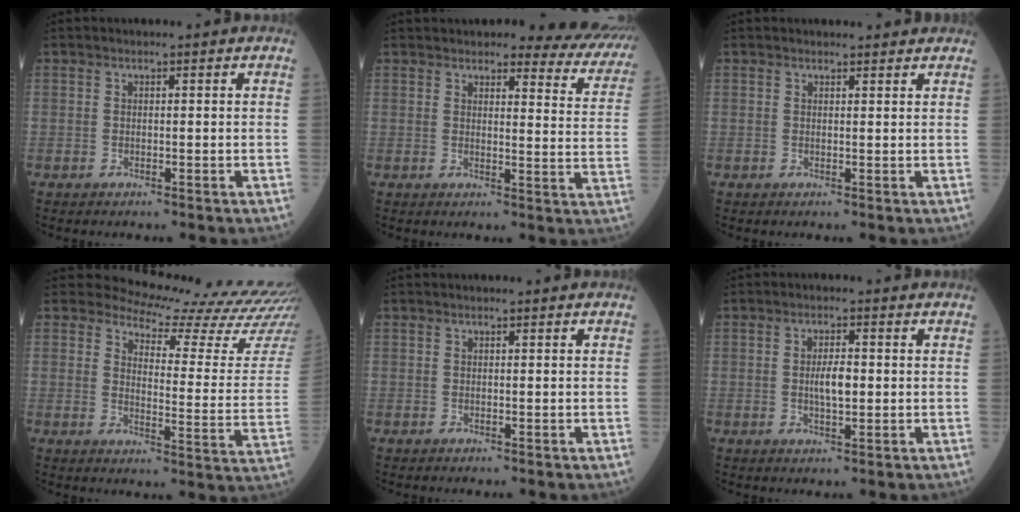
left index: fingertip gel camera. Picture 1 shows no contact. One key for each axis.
{"total": 13.7, "fx": 12.8, "fy": 3.1, "fz": 3.7, "tx": -0.005, "ty": -0.048, "tz": 0.113}
{"total": 3.1, "fx": 2.9, "fy": 0.8, "fz": 0.5, "tx": -0.008, "ty": 0.009, "tz": 0.031}
{"total": 17.9, "fx": 17.6, "fy": 1.1, "fz": 3.4, "tx": -0.039, "ty": -0.129, "tz": 0.179}
{"total": 0.0}
{"total": 3.5, "fx": 0.0, "fy": 1.1, "fz": 3.4, "tx": -0.063, "ty": 0.000, "tz": -0.001}